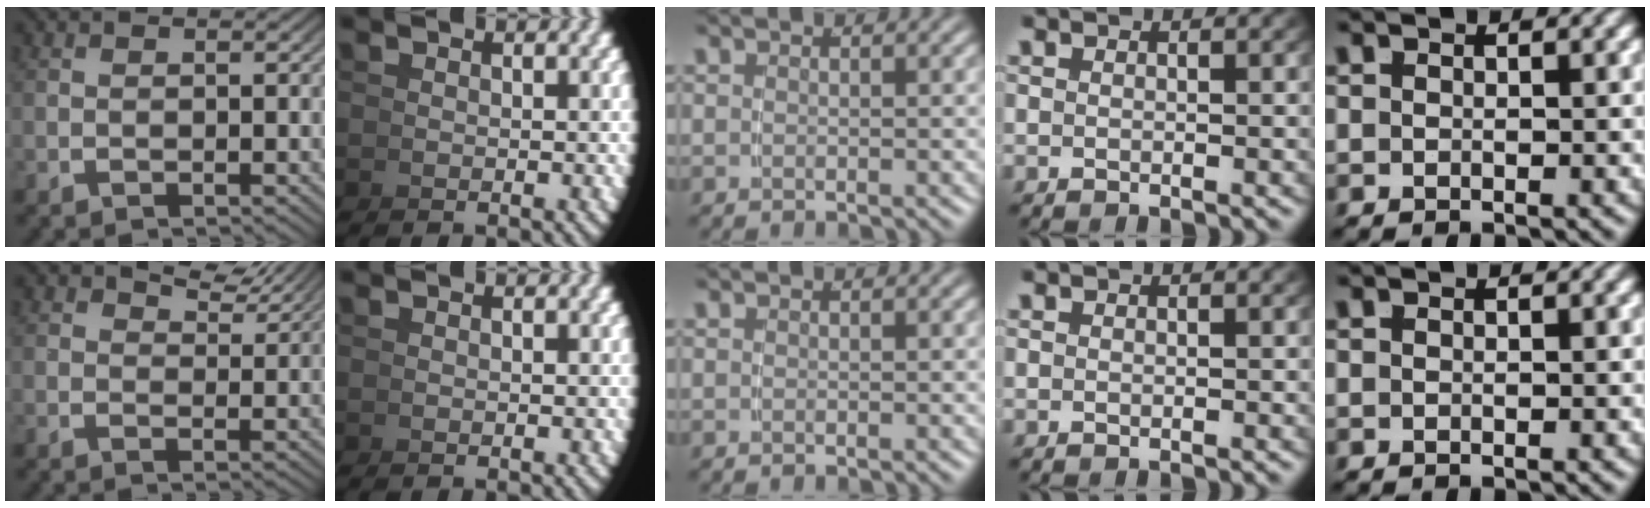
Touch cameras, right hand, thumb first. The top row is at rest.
{"thumb": {"total": 4.1, "force": [3.3, 1.6, 1.9], "torque": [-0.013, 0.015, 0.045]}}